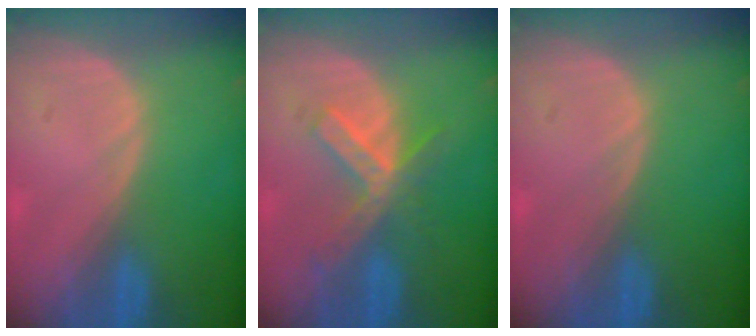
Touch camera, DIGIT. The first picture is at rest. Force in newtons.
{"total": 6.0, "press": 5.7, "slide": 1.9}
{"total": 0.0}